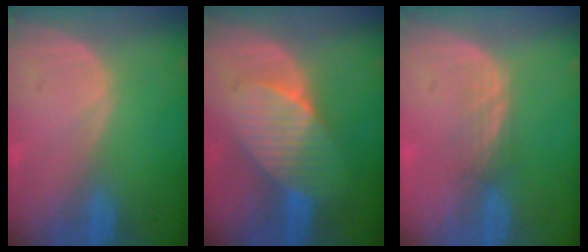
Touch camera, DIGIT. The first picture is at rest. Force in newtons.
{"total": 7.2, "press": 7.0, "slide": 1.8}
{"total": 2.2, "press": 2.2, "slide": 0.4}